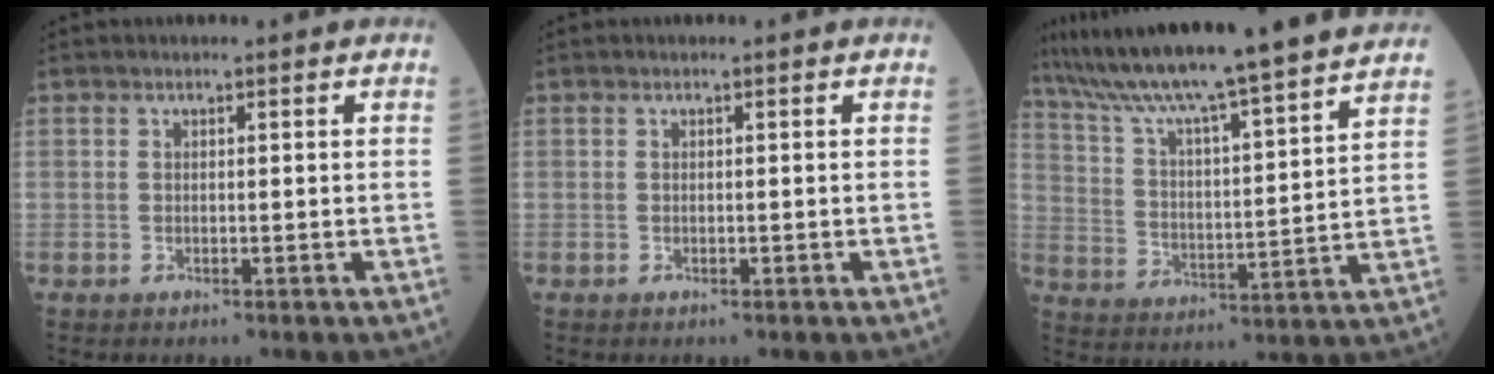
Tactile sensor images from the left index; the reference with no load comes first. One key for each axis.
{"total": 0.0}
{"total": 23.3, "fx": 20.6, "fy": -1.4, "fz": 10.8, "tx": -0.188, "ty": -0.018, "tz": 0.305}